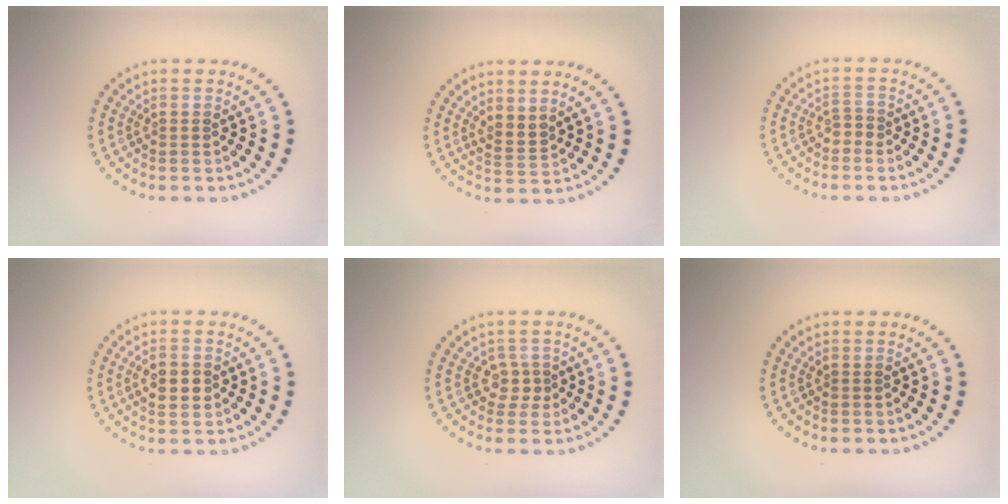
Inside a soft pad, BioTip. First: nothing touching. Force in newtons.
{"total": 1.8, "press": 1.3, "slide": 1.3}
{"total": 0.9, "press": 0.8, "slide": 0.5}
{"total": 2.6, "press": 2.6, "slide": 0.1}
{"total": 1.6, "press": 1.1, "slide": 1.1}
{"total": 0.0}